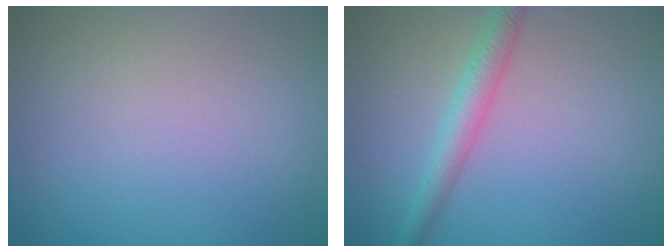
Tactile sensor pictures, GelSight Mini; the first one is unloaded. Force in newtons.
{"total": 2.8, "press": 2.8, "slide": 0.0}